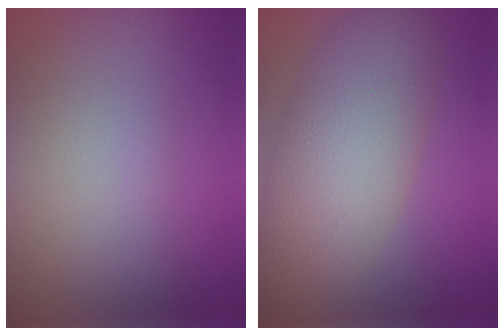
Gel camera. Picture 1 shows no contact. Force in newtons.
{"total": 7.3, "press": 7.3, "slide": 0.3}